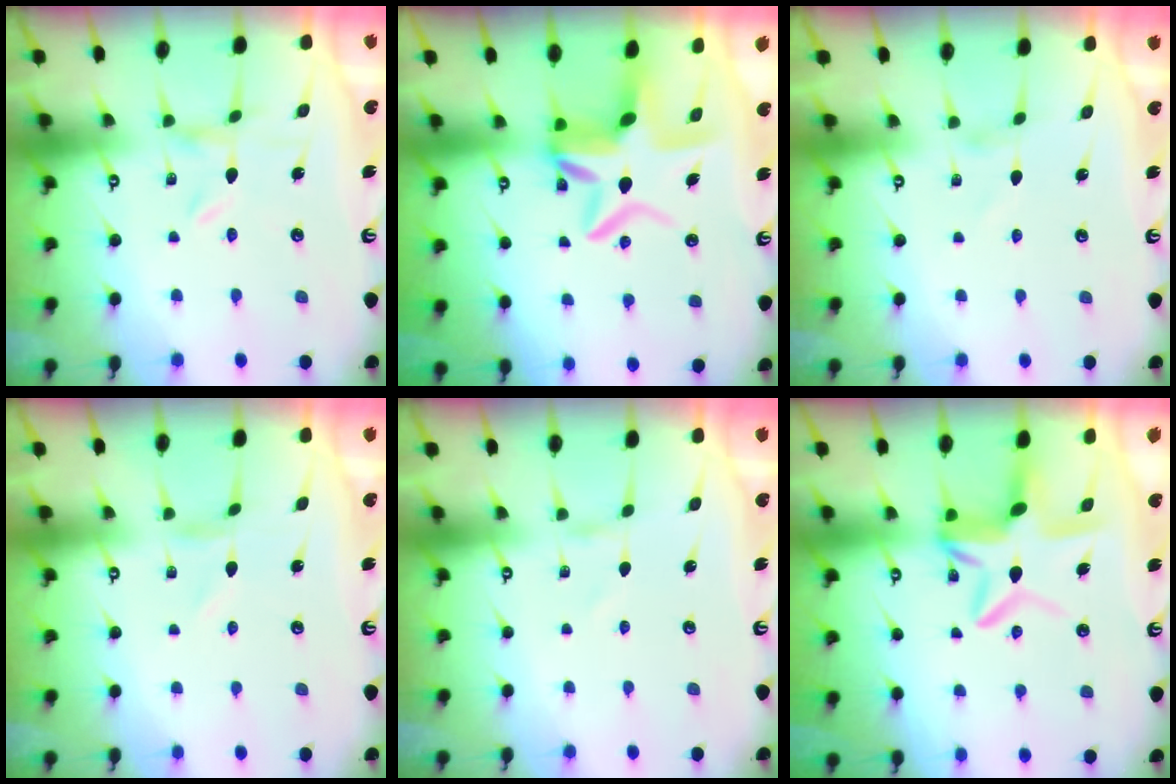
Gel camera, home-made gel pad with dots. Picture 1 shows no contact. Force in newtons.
{"total": 9.7, "press": 9.2, "slide": 2.8}
{"total": 1.4, "press": 1.4, "slide": 0.0}
{"total": 0.7, "press": 0.7, "slide": 0.2}
{"total": 0.0}
{"total": 11.5, "press": 11.4, "slide": 1.4}